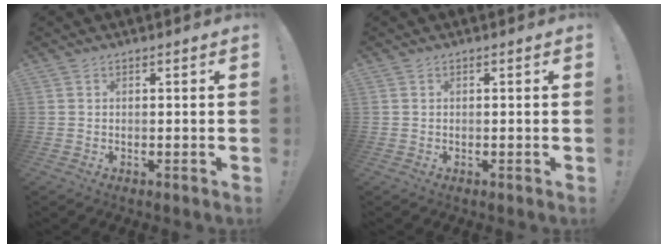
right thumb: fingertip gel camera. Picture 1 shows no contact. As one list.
[{"total": 0.0}]